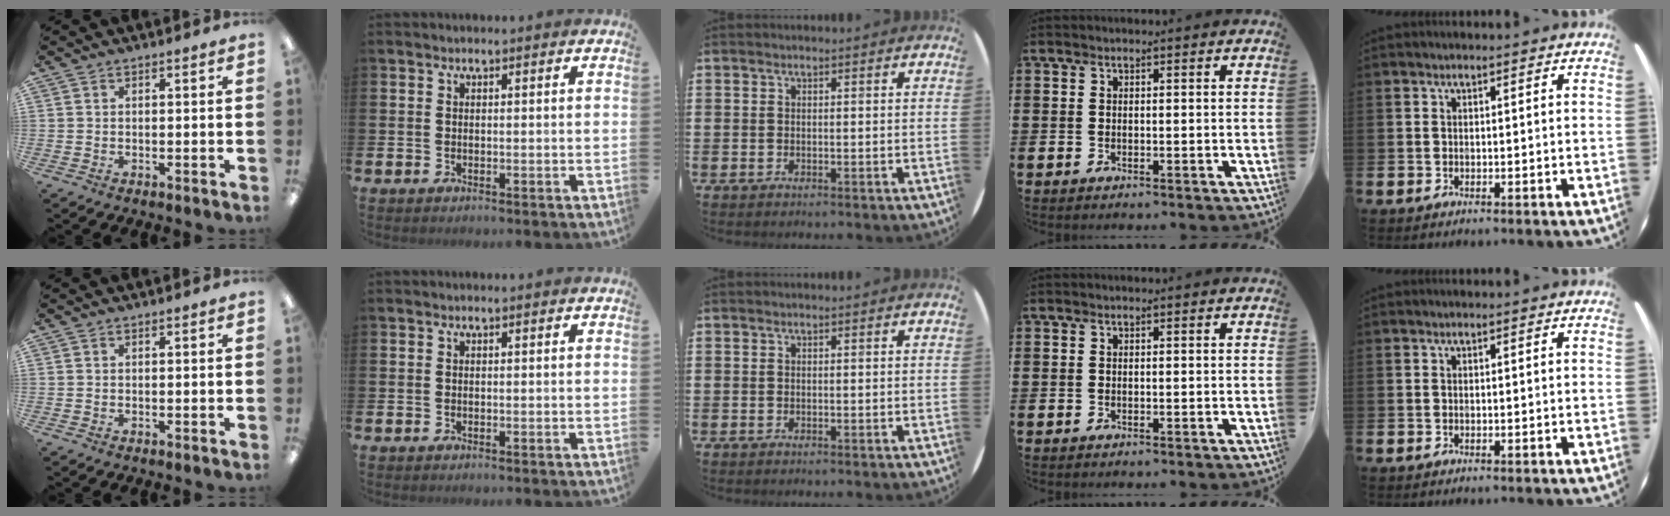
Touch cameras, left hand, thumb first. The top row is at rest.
{}